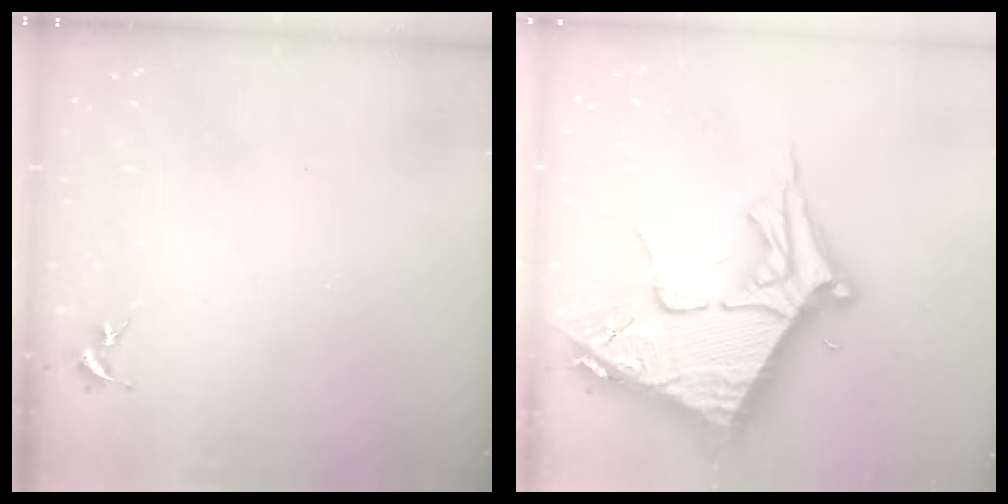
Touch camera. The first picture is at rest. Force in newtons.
{"total": 15.2, "press": 15.1, "slide": 1.8}